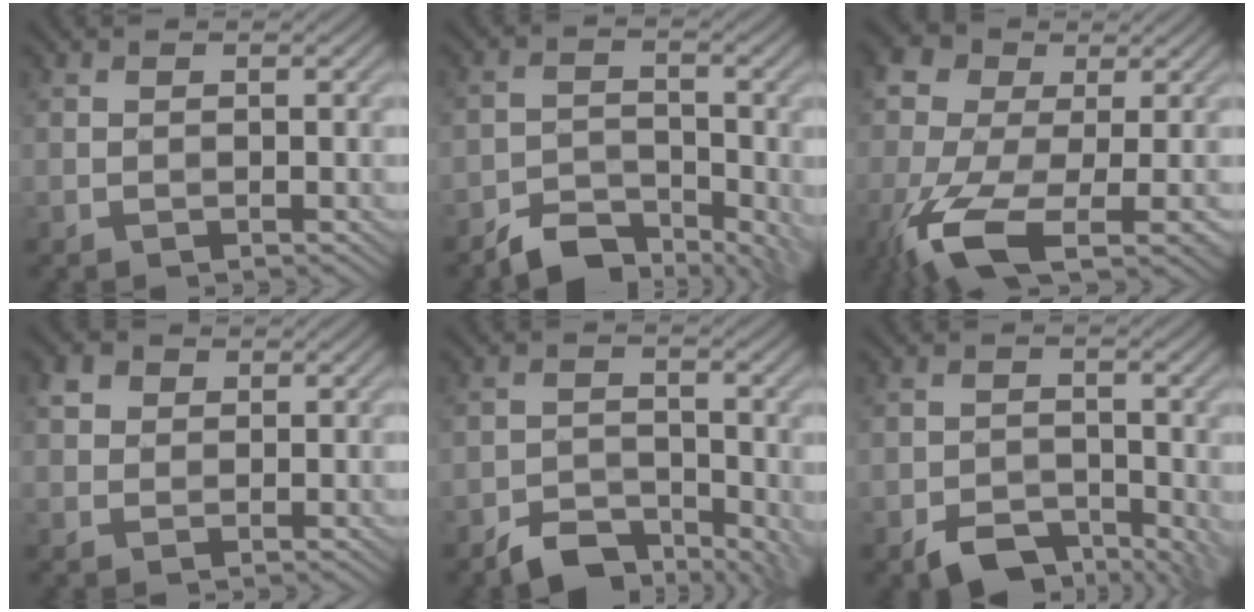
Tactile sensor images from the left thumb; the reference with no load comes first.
{"total": 6.4, "force": [-4.8, 2.9, 3.0], "torque": [-0.043, -0.003, -0.091]}
{"total": 13.1, "force": [-4.5, 6.7, 10.3], "torque": [-0.240, -0.014, -0.088]}
{"total": 2.4, "force": [1.0, 2.0, 1.0], "torque": [-0.024, 0.004, 0.016]}
{"total": 5.8, "force": [-4.1, 2.9, 2.9], "torque": [-0.039, -0.002, -0.076]}
{"total": 5.8, "force": [-3.5, 3.3, 3.2], "torque": [-0.045, -0.010, -0.063]}